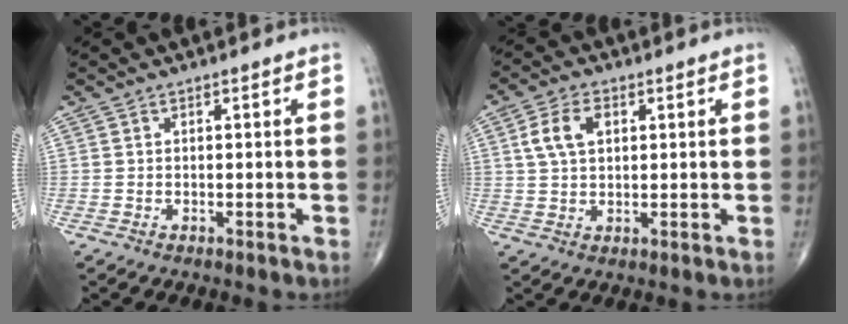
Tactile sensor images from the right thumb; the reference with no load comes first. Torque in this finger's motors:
{"motor_torque": [0.07, 0.07, 0.16, 0.03, 0.06]}